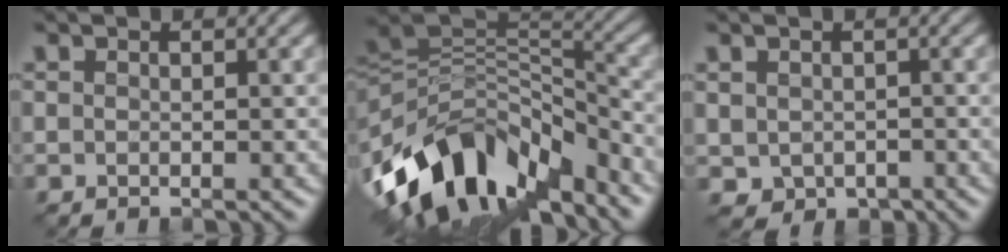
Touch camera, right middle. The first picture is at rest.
{"total": 12.8, "force": [-7.6, 6.6, 7.8], "torque": [-0.150, 0.015, -0.140]}
{"total": 2.0, "force": [-0.5, 1.7, 0.8], "torque": [-0.020, -0.010, -0.004]}